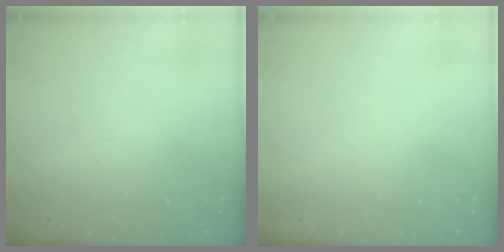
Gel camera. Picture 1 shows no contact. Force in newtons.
{"total": 1.7, "press": 1.7, "slide": 0.1}